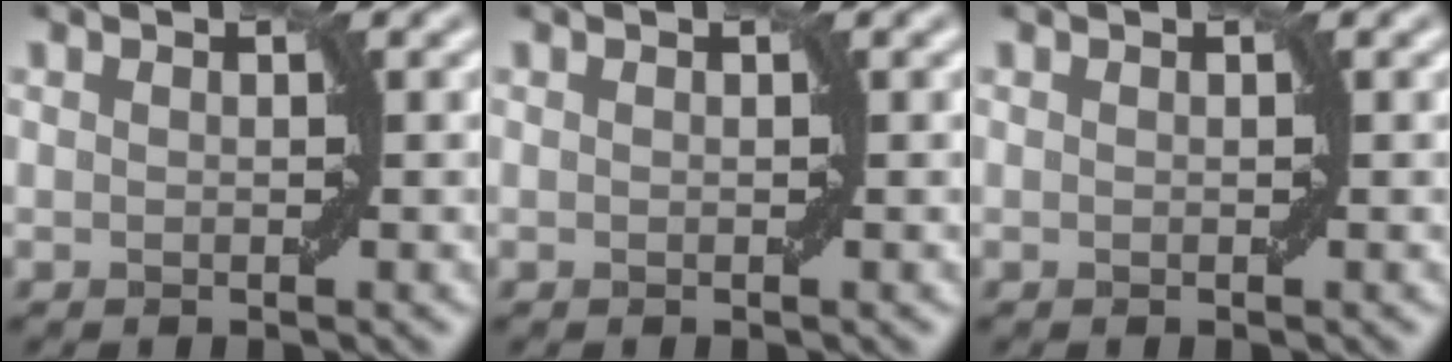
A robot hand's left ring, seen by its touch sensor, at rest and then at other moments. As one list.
[{"total": 0.0}, {"total": 0.0}]